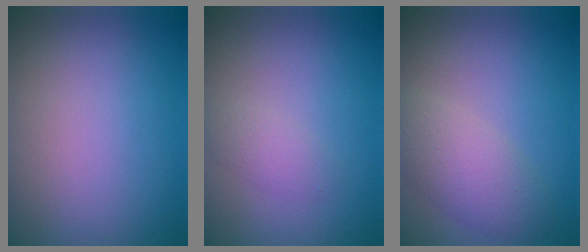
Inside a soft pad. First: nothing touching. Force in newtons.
{"total": 1.4, "press": 1.4, "slide": 0.1}
{"total": 3.6, "press": 3.6, "slide": 0.3}